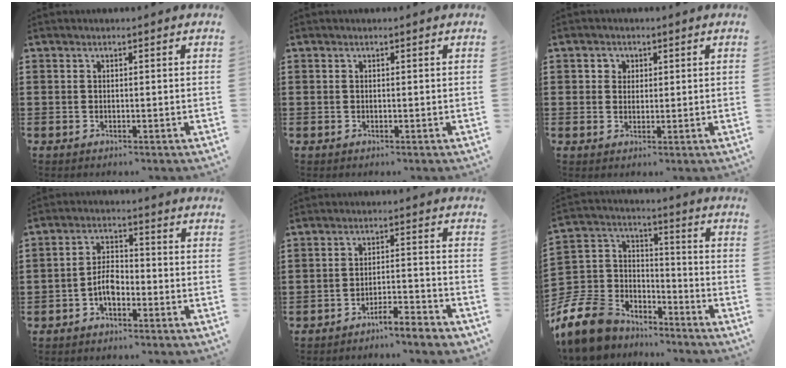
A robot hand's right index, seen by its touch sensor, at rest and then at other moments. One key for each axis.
{"total": 0.0}
{"total": 1.8, "fx": 0.5, "fy": 1.7, "fz": 0.4, "tx": -0.015, "ty": 0.009, "tz": 0.007}
{"total": 4.4, "fx": -1.9, "fy": 2.4, "fz": 3.2, "tx": -0.078, "ty": 0.001, "tz": -0.043}
{"total": 4.5, "fx": -4.3, "fy": -0.1, "fz": 1.1, "tx": -0.022, "ty": -0.001, "tz": -0.087}
{"total": 9.9, "fx": -7.6, "fy": 5.6, "fz": 2.7, "tx": -0.114, "ty": 0.004, "tz": -0.158}